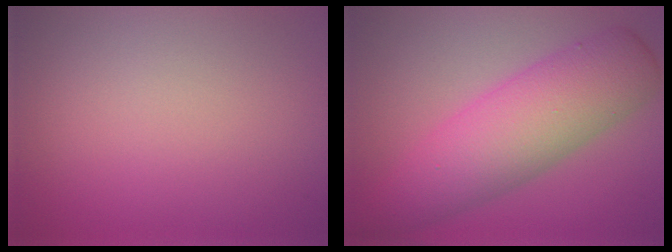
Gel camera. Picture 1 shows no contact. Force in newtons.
{"total": 8.0, "press": 8.0, "slide": 0.1}